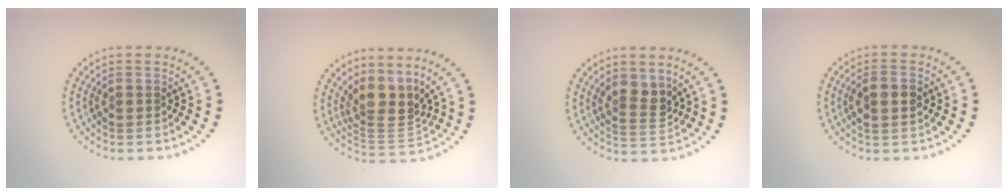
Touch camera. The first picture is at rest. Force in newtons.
{"total": 3.8, "press": 2.8, "slide": 2.5}
{"total": 2.7, "press": 2.4, "slide": 1.1}
{"total": 2.6, "press": 2.6, "slide": 0.1}